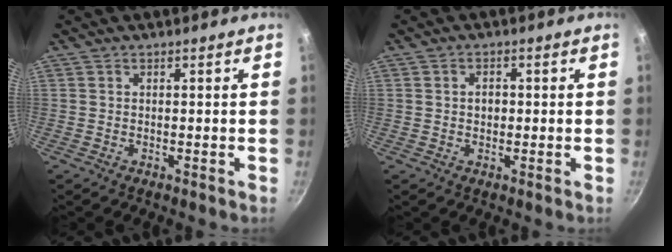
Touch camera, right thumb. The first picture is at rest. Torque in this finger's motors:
{"motor_torque": [-0.44, 0.31, -0.23, 0.04, 0.07]}